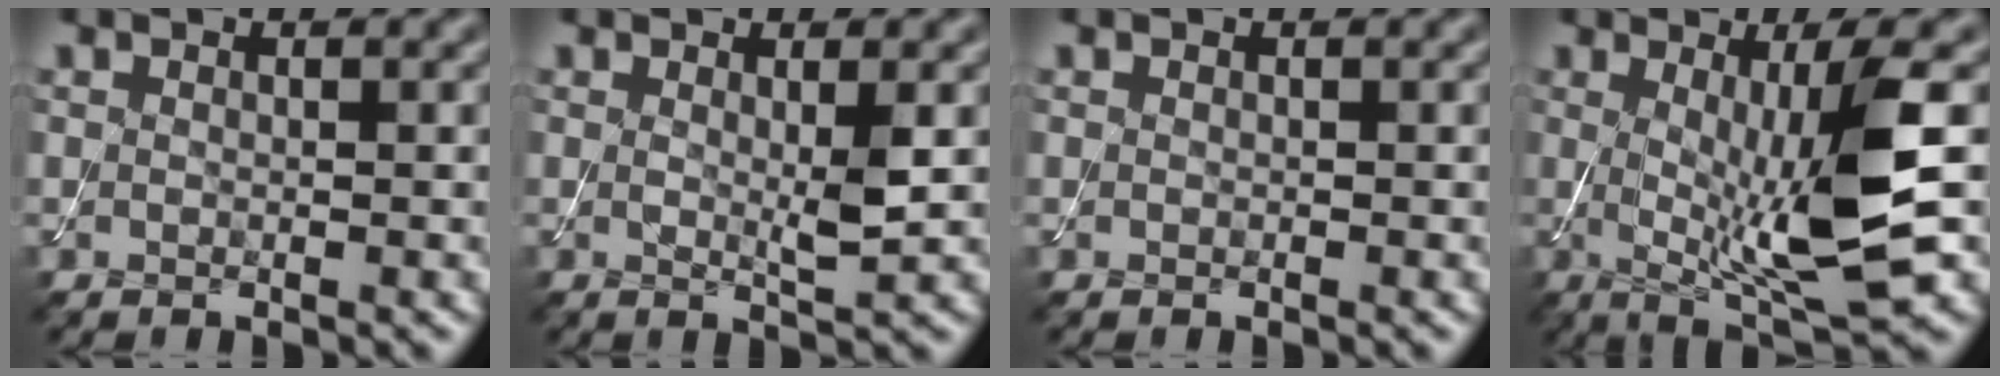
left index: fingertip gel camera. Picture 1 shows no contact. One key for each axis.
{"total": 2.0, "fx": 0.4, "fy": 0.2, "fz": 1.9, "tx": -0.036, "ty": -0.008, "tz": 0.008}
{"total": 0.0}
{"total": 8.6, "fx": 0.0, "fy": 1.6, "fz": 8.5, "tx": -0.134, "ty": -0.013, "tz": 0.010}